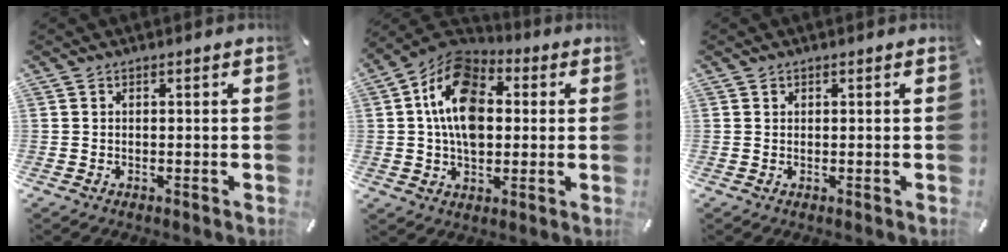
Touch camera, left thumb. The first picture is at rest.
{"total": 15.1, "force": [1.5, 10.7, 10.5], "torque": [-0.194, 0.006, 0.025]}
{"total": 0.5, "force": [0.2, 0.4, 0.1], "torque": [-0.001, 0.002, 0.004]}